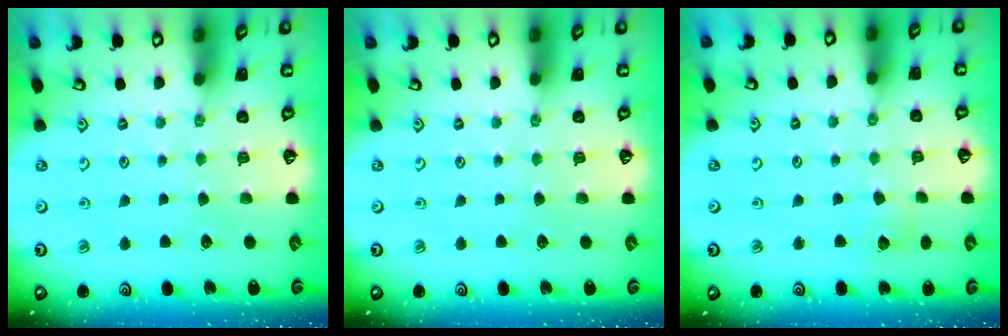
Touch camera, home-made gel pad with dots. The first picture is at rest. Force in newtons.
{"total": 0.0}
{"total": 3.3, "press": 3.3, "slide": 0.3}